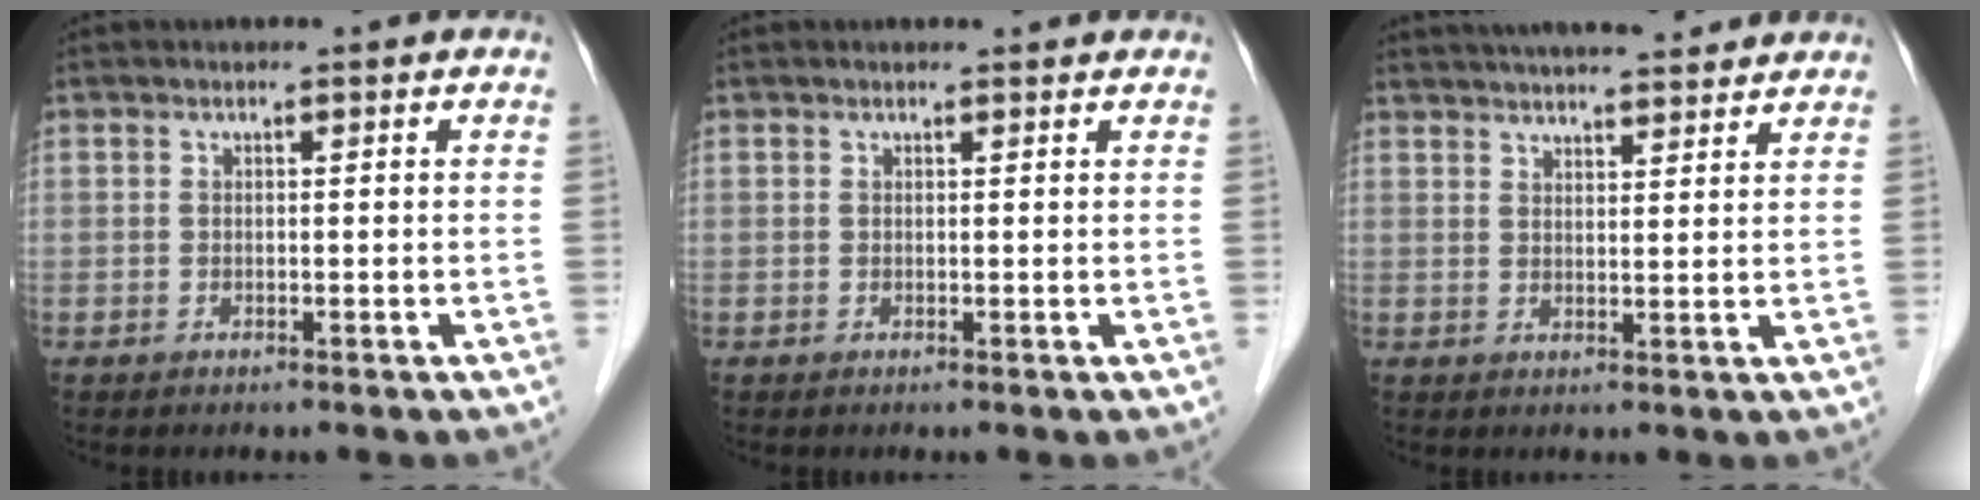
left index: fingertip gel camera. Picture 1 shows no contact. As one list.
[{"total": 1.7, "force": [1.6, 0.2, 0.3], "torque": [-0.011, 0.006, 0.019]}, {"total": 14.0, "force": [12.5, 2.4, 5.9], "torque": [-0.089, 0.033, 0.177]}]